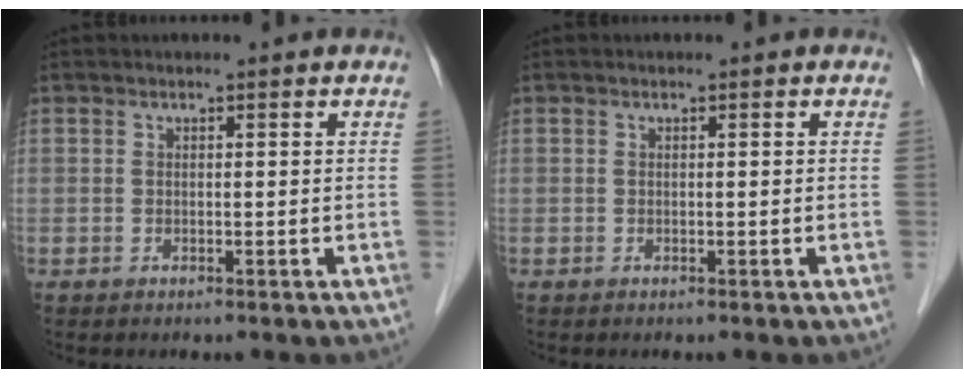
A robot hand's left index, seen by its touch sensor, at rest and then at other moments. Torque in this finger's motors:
{"motor_torque": [0.01, -0.01, -0.02, 0.00]}